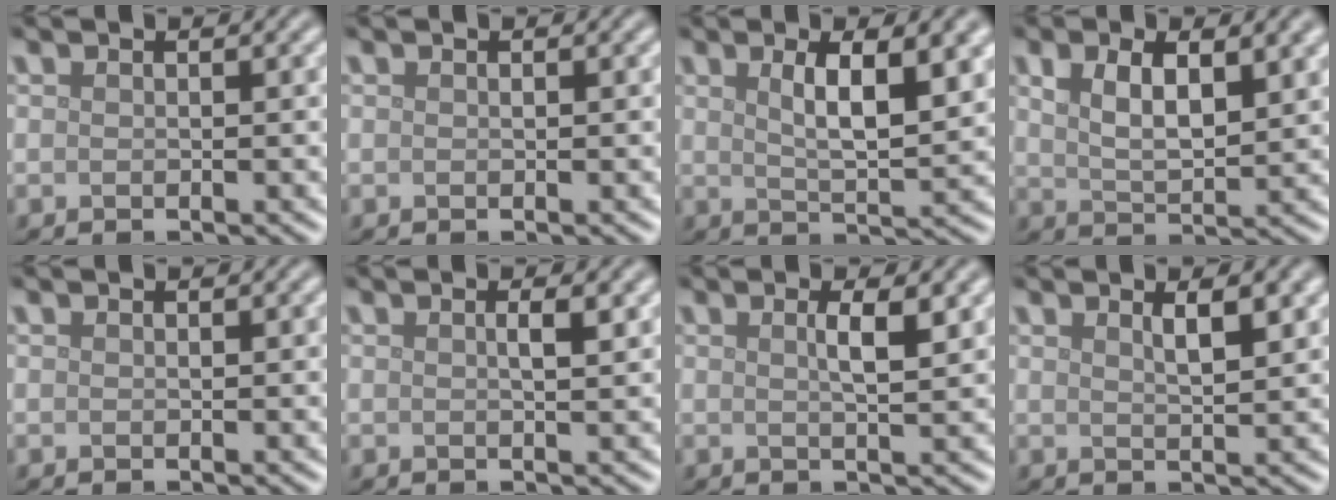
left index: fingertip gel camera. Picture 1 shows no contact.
{"total": 0.0}
{"total": 6.0, "force": [2.1, 1.8, 5.3], "torque": [-0.078, 0.002, 0.034]}
{"total": 4.7, "force": [2.1, 1.9, 3.8], "torque": [-0.077, -0.001, 0.040]}
{"total": 0.0}
{"total": 1.5, "force": [0.4, 0.3, 1.4], "torque": [-0.020, 0.003, 0.003]}
{"total": 2.5, "force": [0.7, 0.5, 2.3], "torque": [-0.033, 0.003, 0.008]}
{"total": 2.5, "force": [1.4, 0.7, 2.0], "torque": [-0.022, 0.005, 0.021]}